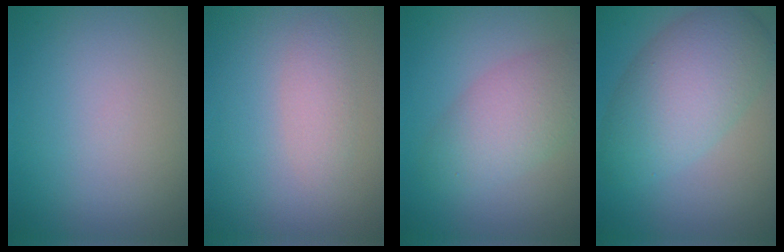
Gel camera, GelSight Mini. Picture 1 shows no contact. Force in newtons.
{"total": 1.7, "press": 1.7, "slide": 0.1}
{"total": 4.4, "press": 4.3, "slide": 0.4}
{"total": 7.3, "press": 7.3, "slide": 0.1}